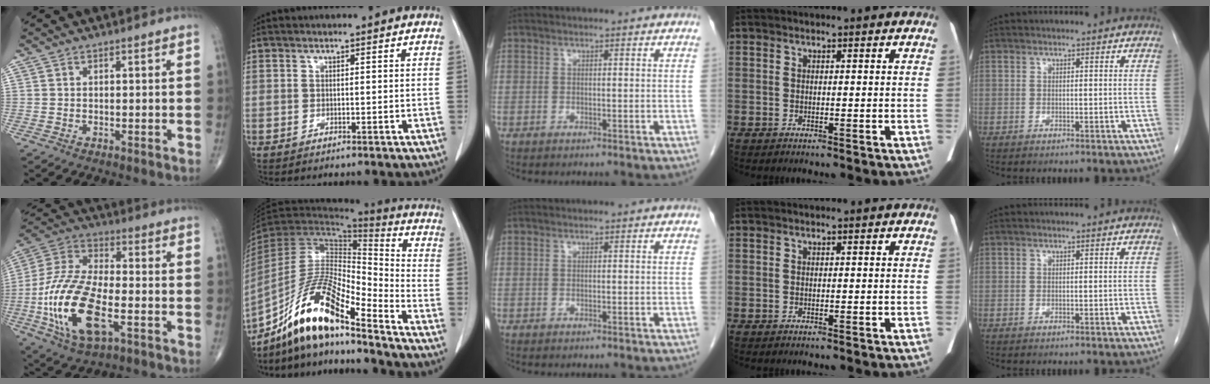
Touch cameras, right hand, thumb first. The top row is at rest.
{"thumb": {"total": 20.6, "force": [-5.9, 9.5, 17.3], "torque": [-0.361, 0.016, -0.104]}, "index": {"total": 17.4, "force": [-12.9, 2.5, 11.4], "torque": [-0.216, -0.002, -0.236]}}